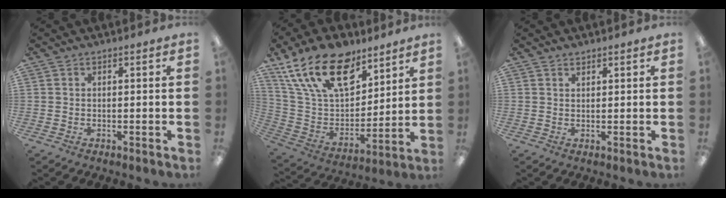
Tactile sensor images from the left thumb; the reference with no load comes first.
{"total": 21.5, "force": [13.4, 11.4, 12.4], "torque": [-0.232, -0.069, 0.244]}
{"total": 1.1, "force": [1.1, 0.3, 0.2], "torque": [-0.004, -0.001, 0.021]}